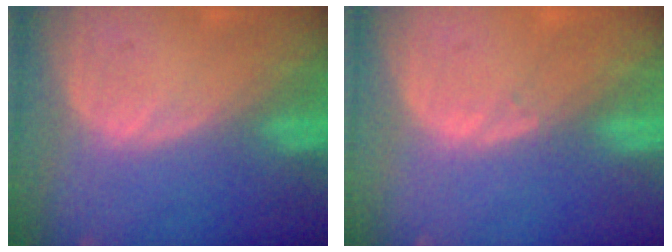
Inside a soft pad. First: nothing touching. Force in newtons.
{"total": 0.6, "press": 0.5, "slide": 0.4}